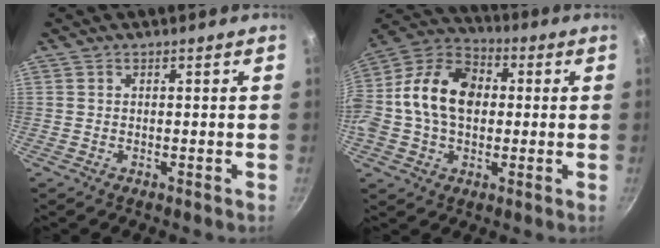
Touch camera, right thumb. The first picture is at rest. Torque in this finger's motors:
{"motor_torque": [1.47, 3.05, 1.10, -0.73, 0.63]}